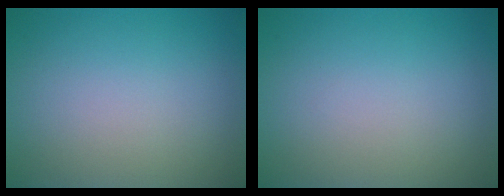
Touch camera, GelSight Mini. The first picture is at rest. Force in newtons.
{"total": 0.0}